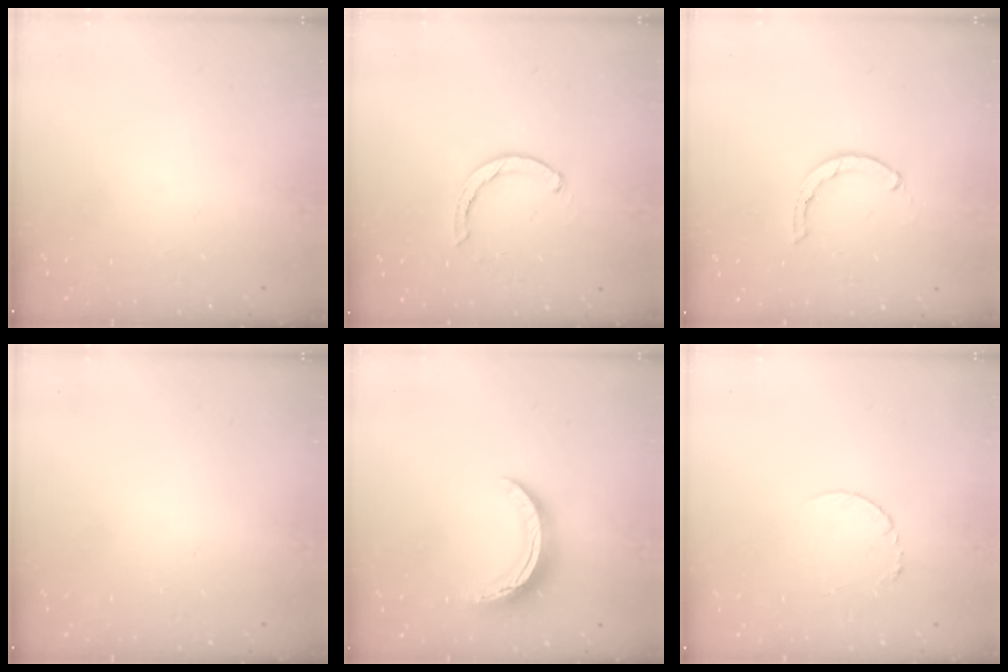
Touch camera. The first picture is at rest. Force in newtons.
{"total": 2.4, "press": 2.4, "slide": 0.1}
{"total": 1.6, "press": 1.5, "slide": 0.4}
{"total": 2.5, "press": 2.5, "slide": 0.2}
{"total": 11.0, "press": 11.0, "slide": 0.5}
{"total": 3.8, "press": 3.8, "slide": 0.3}